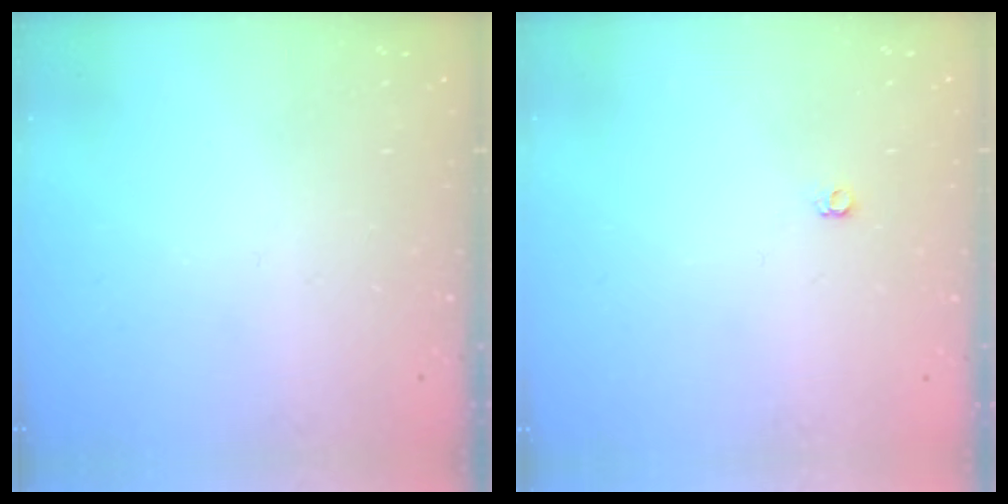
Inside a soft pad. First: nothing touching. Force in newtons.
{"total": 3.6, "press": 3.5, "slide": 0.6}